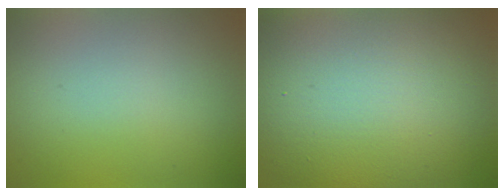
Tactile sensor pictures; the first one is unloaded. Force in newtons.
{"total": 16.2, "press": 16.1, "slide": 1.2}